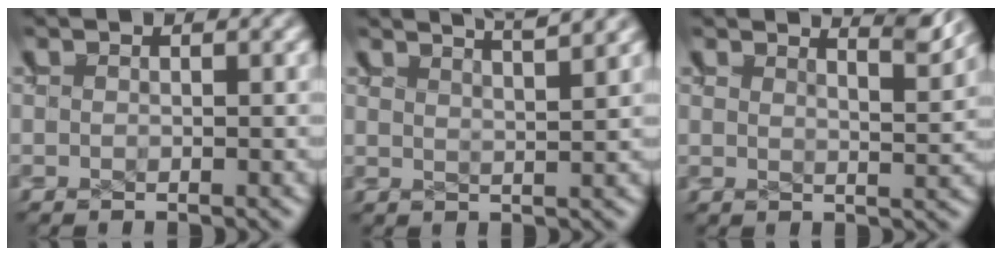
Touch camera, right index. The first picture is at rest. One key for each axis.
{"total": 4.3, "fx": 4.0, "fy": -0.1, "fz": 1.5, "tx": -0.009, "ty": 0.009, "tz": 0.066}
{"total": 3.6, "fx": 3.3, "fy": -0.4, "fz": 1.3, "tx": -0.014, "ty": -0.004, "tz": 0.055}